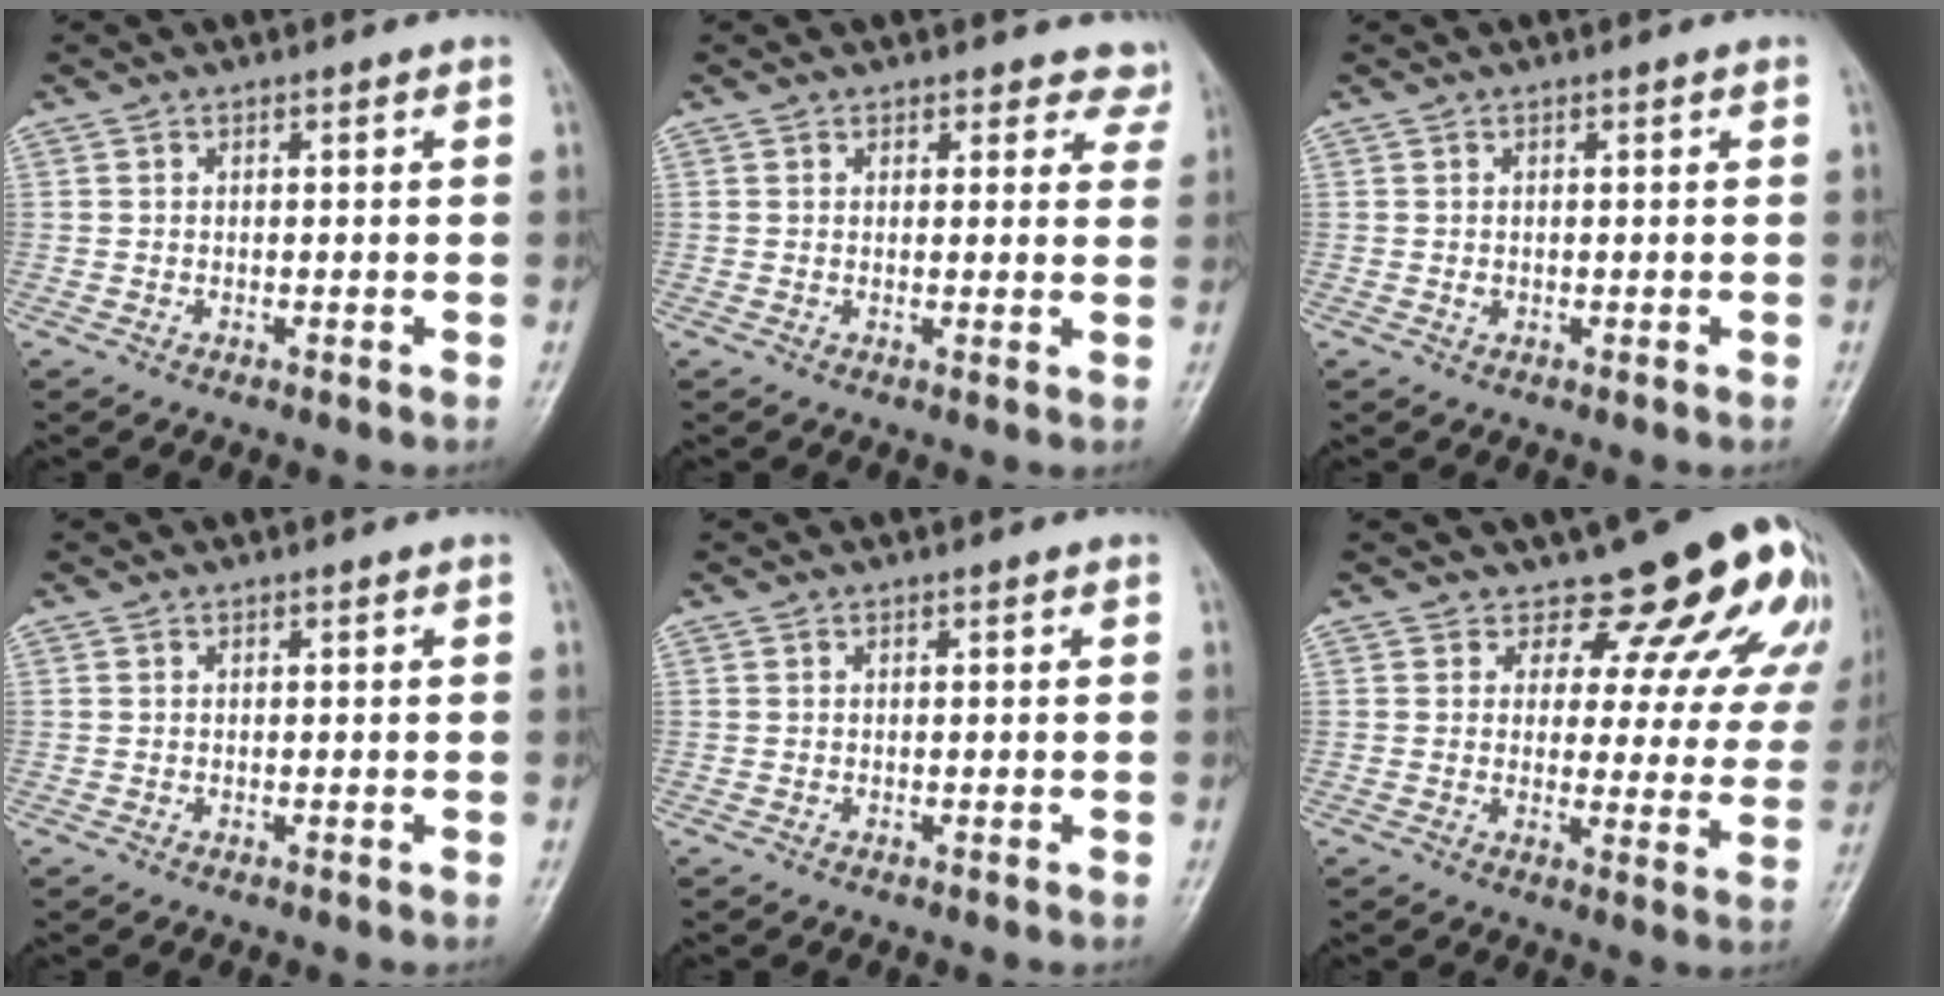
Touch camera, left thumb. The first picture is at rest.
{"total": 5.2, "force": [4.5, 2.5, 0.0], "torque": [0.049, -0.021, 0.028]}
{"total": 0.9, "force": [0.2, 0.7, 0.5], "torque": [-0.002, 0.001, 0.004]}
{"total": 0.0}
{"total": 0.0}
{"total": 15.6, "force": [12.8, 7.1, 5.5], "torque": [-0.008, -0.079, 0.130]}